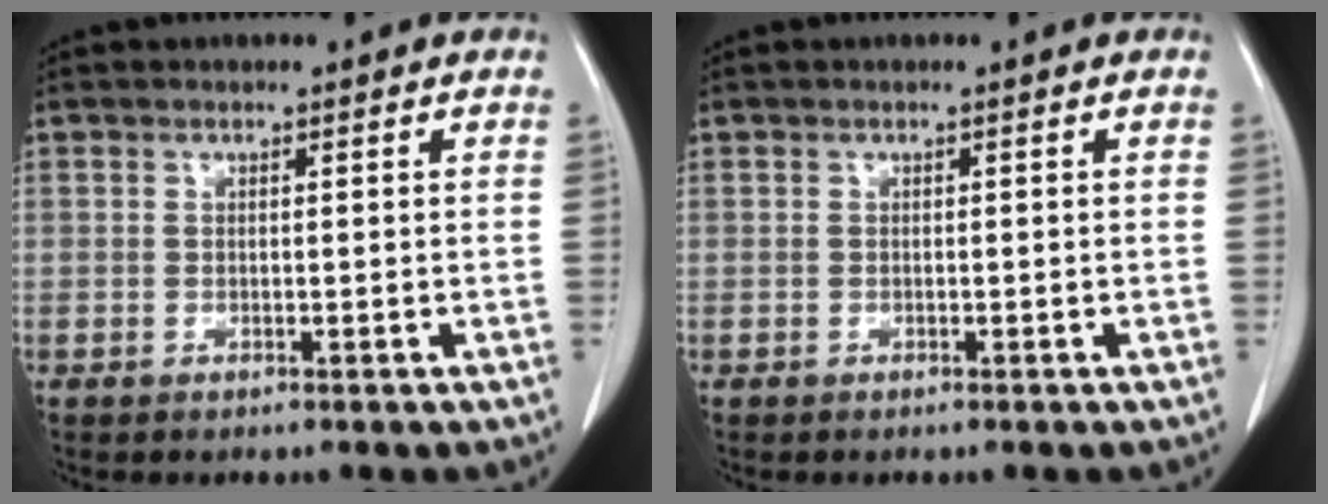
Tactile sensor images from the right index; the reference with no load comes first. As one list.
[{"total": 0.0}]